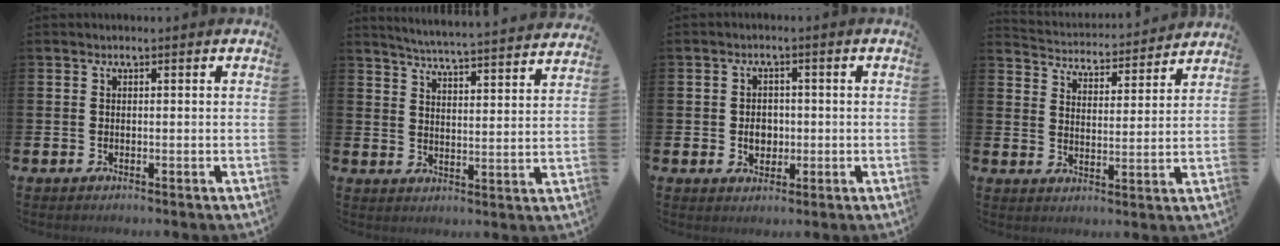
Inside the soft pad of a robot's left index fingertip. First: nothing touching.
{"total": 5.3, "force": [5.2, -0.5, 0.9], "torque": [-0.033, -0.047, 0.087]}
{"total": 3.0, "force": [-0.3, 2.4, 1.7], "torque": [-0.012, -0.003, -0.014]}
{"total": 4.2, "force": [4.1, 0.7, -0.1], "torque": [-0.017, -0.040, 0.066]}